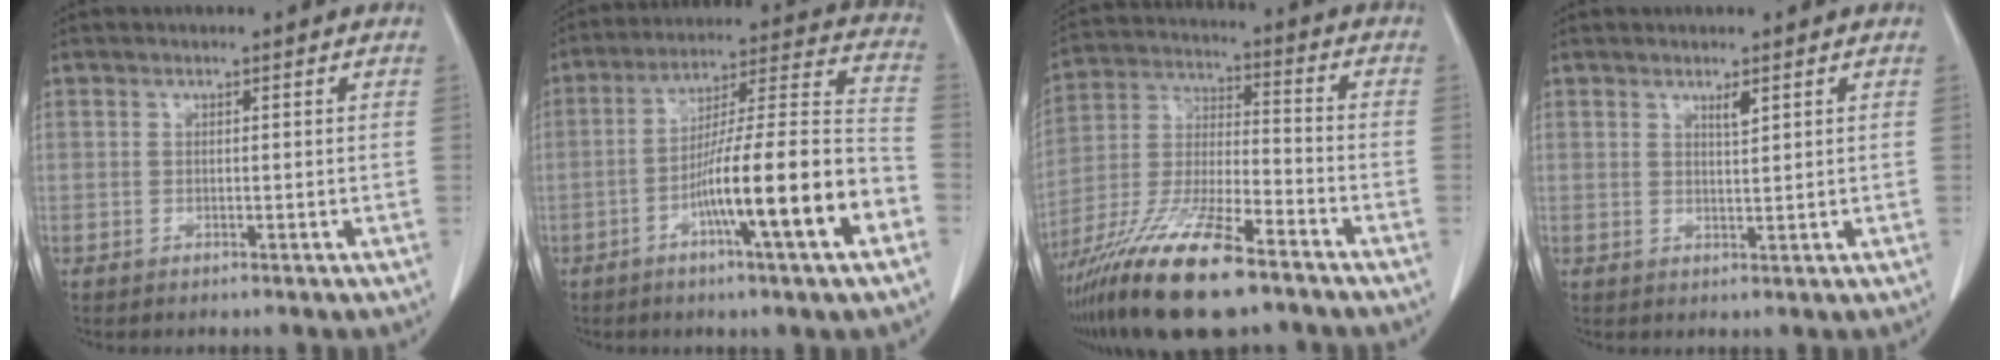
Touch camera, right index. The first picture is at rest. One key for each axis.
{"total": 17.9, "fx": -6.6, "fy": 0.3, "fz": 16.6, "tx": -0.263, "ty": 0.004, "tz": -0.107}
{"total": 17.0, "fx": -11.4, "fy": 2.8, "fz": 12.2, "tx": -0.260, "ty": -0.028, "tz": -0.212}
{"total": 1.8, "fx": 1.2, "fy": 0.1, "fz": 1.3, "tx": -0.022, "ty": -0.008, "tz": 0.021}